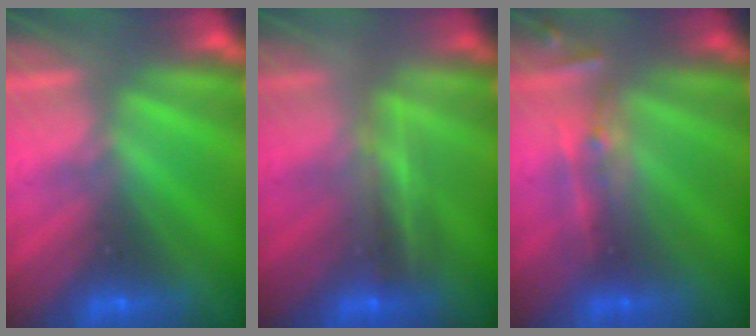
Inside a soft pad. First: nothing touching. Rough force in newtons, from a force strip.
{"total": 2.5}
{"total": 2.5}